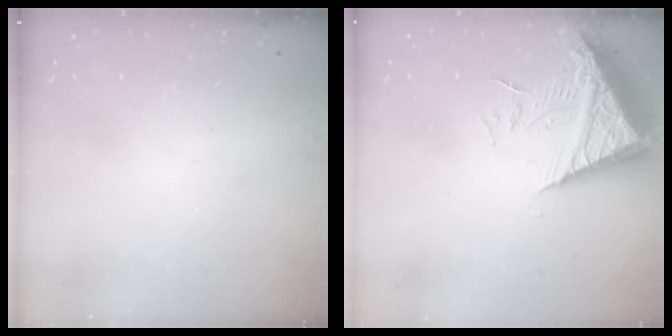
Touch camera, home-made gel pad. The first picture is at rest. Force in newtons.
{"total": 9.7, "press": 9.6, "slide": 0.8}